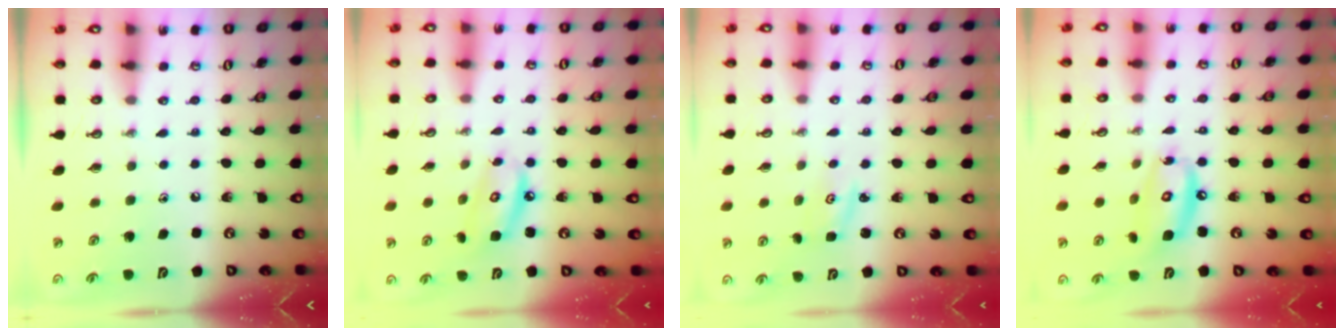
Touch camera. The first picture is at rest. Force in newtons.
{"total": 7.8, "press": 7.7, "slide": 0.7}
{"total": 2.0, "press": 2.0, "slide": 0.3}
{"total": 13.5, "press": 13.5, "slide": 1.3}